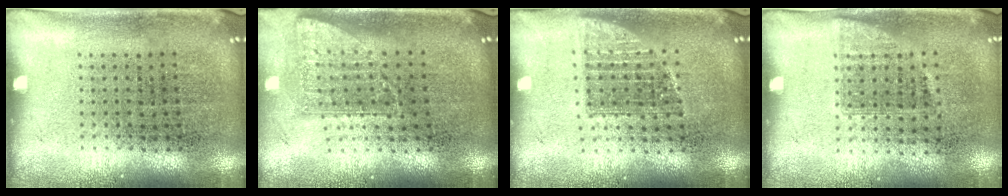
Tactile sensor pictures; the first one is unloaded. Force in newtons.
{"total": 1.7, "press": 1.2, "slide": 1.2}
{"total": 1.2, "press": 1.0, "slide": 0.7}
{"total": 0.9, "press": 0.8, "slide": 0.4}